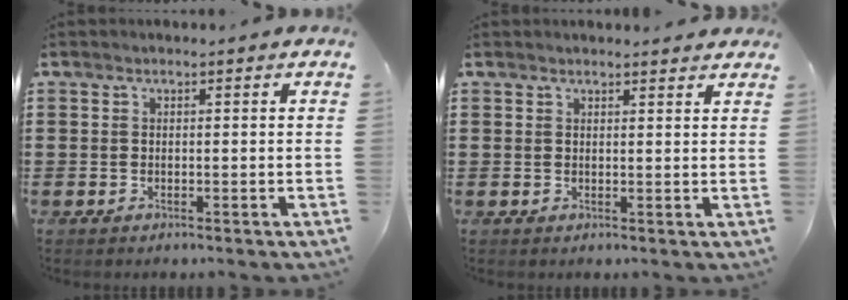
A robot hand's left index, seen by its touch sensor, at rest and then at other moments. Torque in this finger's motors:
{"motor_torque": [1.18, -0.66, 0.25, 0.06]}